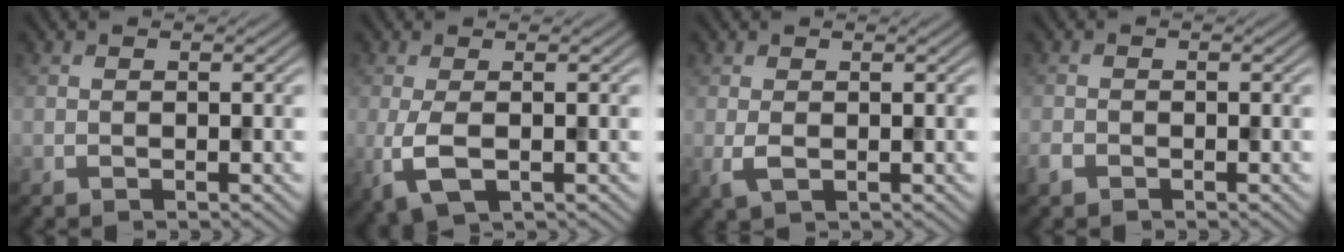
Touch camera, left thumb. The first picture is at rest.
{"total": 4.0, "force": [-0.7, 1.5, 3.7], "torque": [-0.092, -0.006, -0.013]}
{"total": 1.8, "force": [0.0, 0.9, 1.5], "torque": [-0.039, -0.003, 0.000]}
{"total": 1.3, "force": [-1.0, 0.8, 0.5], "torque": [-0.011, -0.003, -0.023]}